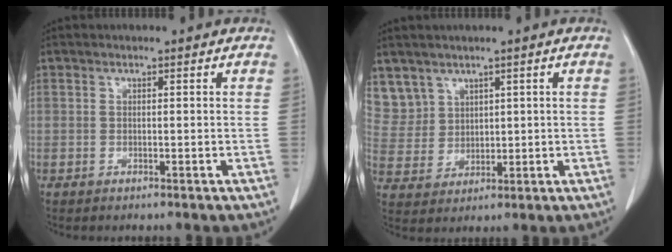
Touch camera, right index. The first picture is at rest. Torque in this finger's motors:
{"motor_torque": [-0.13, 0.24, -0.02, 0.01]}